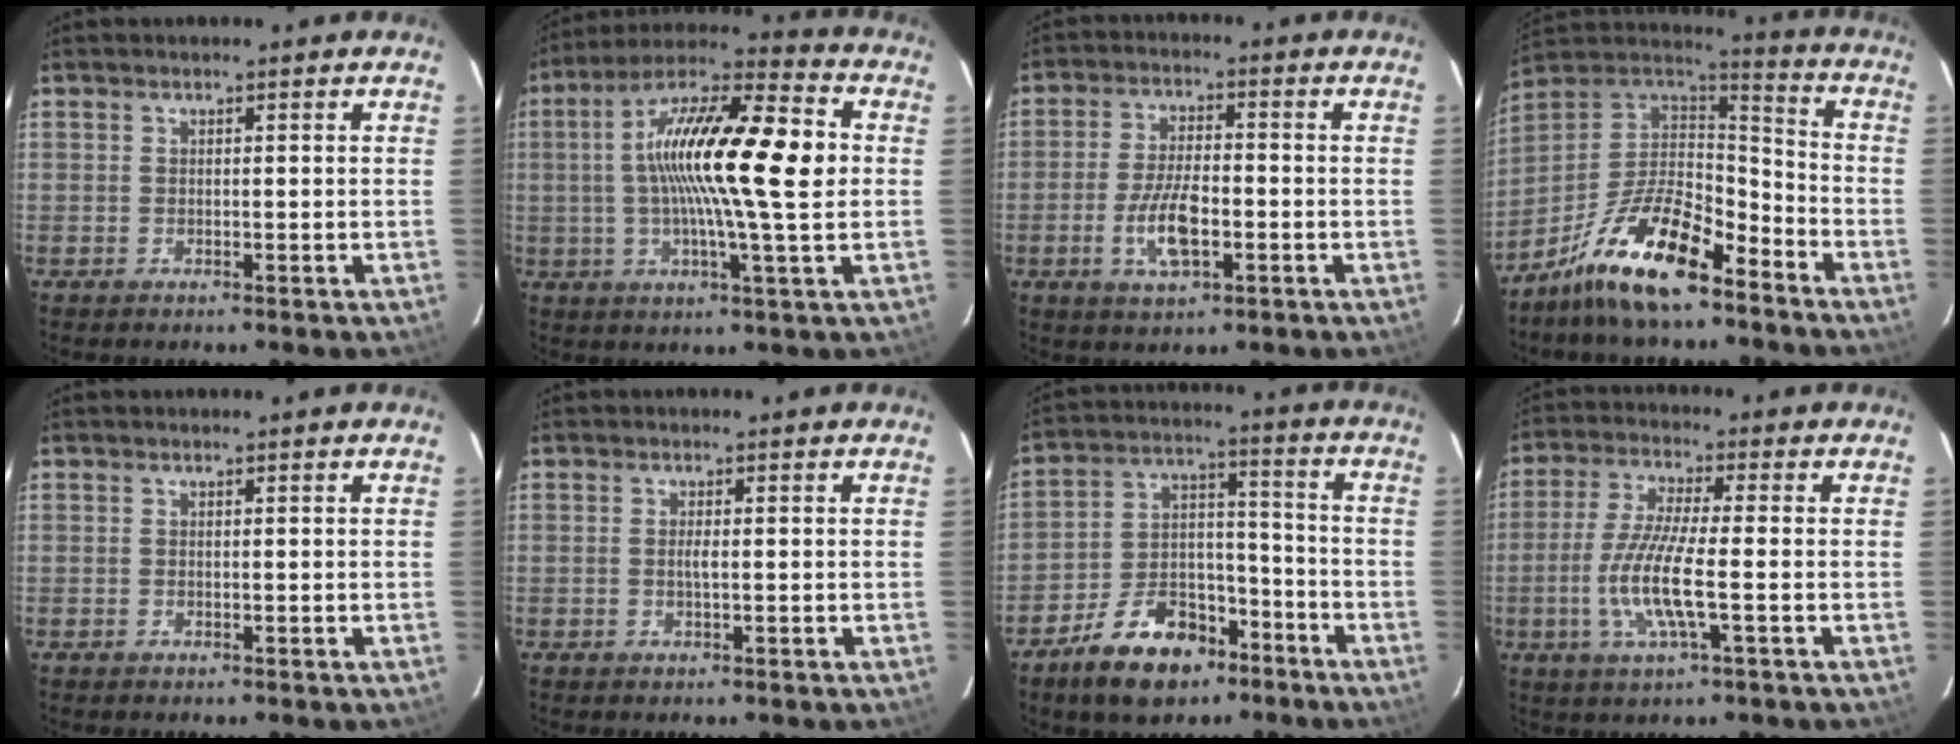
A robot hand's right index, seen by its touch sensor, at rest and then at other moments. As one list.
[{"total": 20.2, "force": [1.4, 3.1, 19.9], "torque": [-0.346, 0.022, 0.006]}, {"total": 8.5, "force": [-2.7, 3.3, 7.3], "torque": [-0.150, -0.004, -0.050]}, {"total": 17.4, "force": [-11.2, 5.8, 11.9], "torque": [-0.236, 0.003, -0.208]}, {"total": 0.0}, {"total": 1.2, "force": [-0.1, 0.1, 1.2], "torque": [-0.023, 0.000, -0.002]}, {"total": 13.8, "force": [-9.1, 7.8, 6.8], "torque": [-0.139, 0.030, -0.142]}, {"total": 10.3, "force": [-2.6, 1.2, 9.9], "torque": [-0.207, -0.008, -0.052]}]